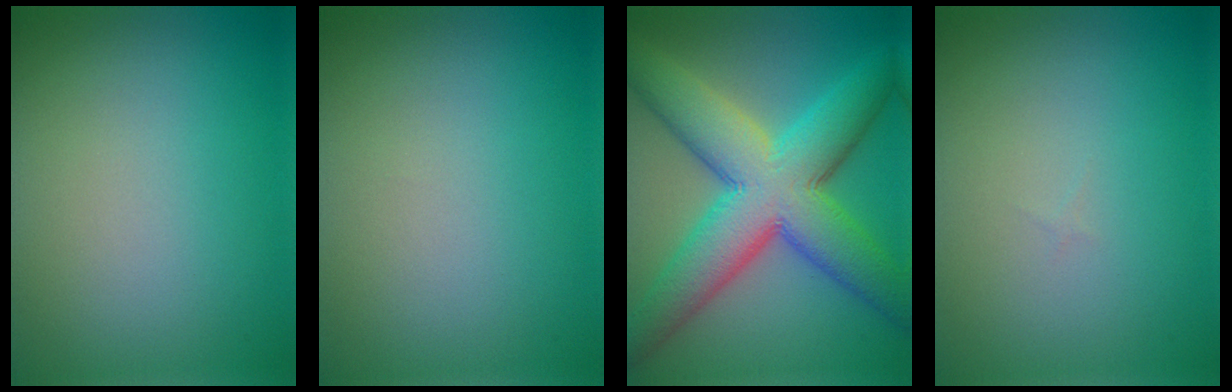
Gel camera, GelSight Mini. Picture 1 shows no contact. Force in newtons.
{"total": 0.0}
{"total": 11.9, "press": 11.9, "slide": 0.3}
{"total": 0.0}